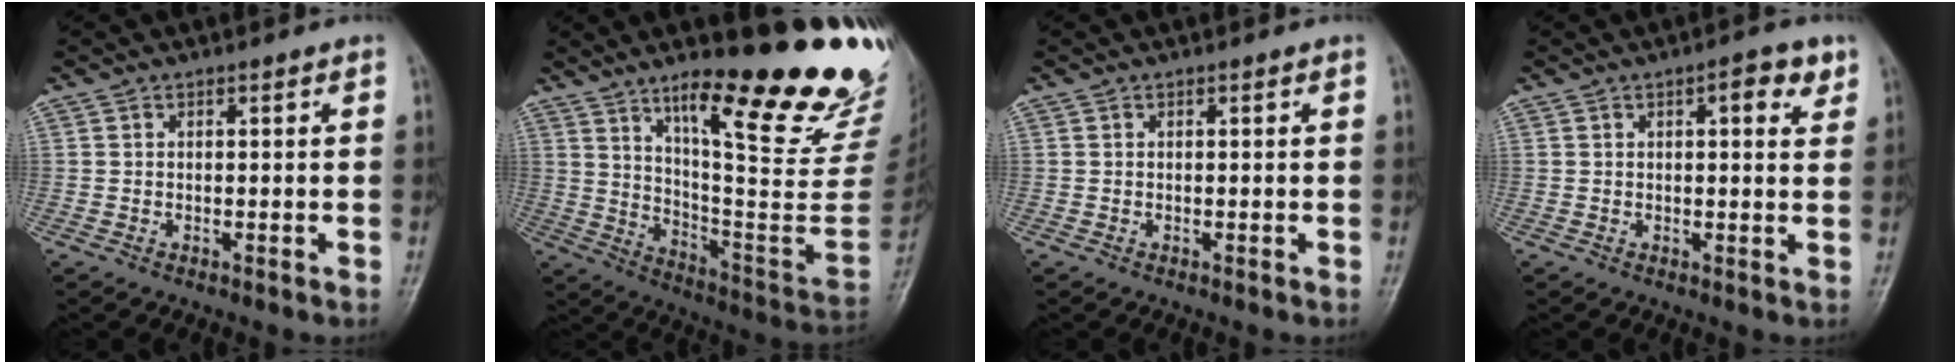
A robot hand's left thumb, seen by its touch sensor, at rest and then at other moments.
{"total": 29.3, "force": [17.8, 5.6, 22.6], "torque": [-0.270, -0.085, 0.276]}
{"total": 0.0}
{"total": 4.8, "force": [2.3, 1.8, 3.8], "torque": [-0.040, -0.005, 0.025]}